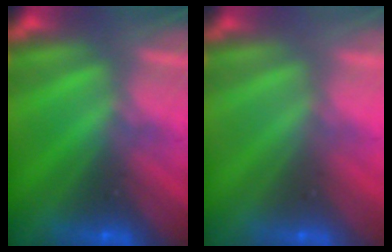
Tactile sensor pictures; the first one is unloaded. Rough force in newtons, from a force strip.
{"total": 2.8}